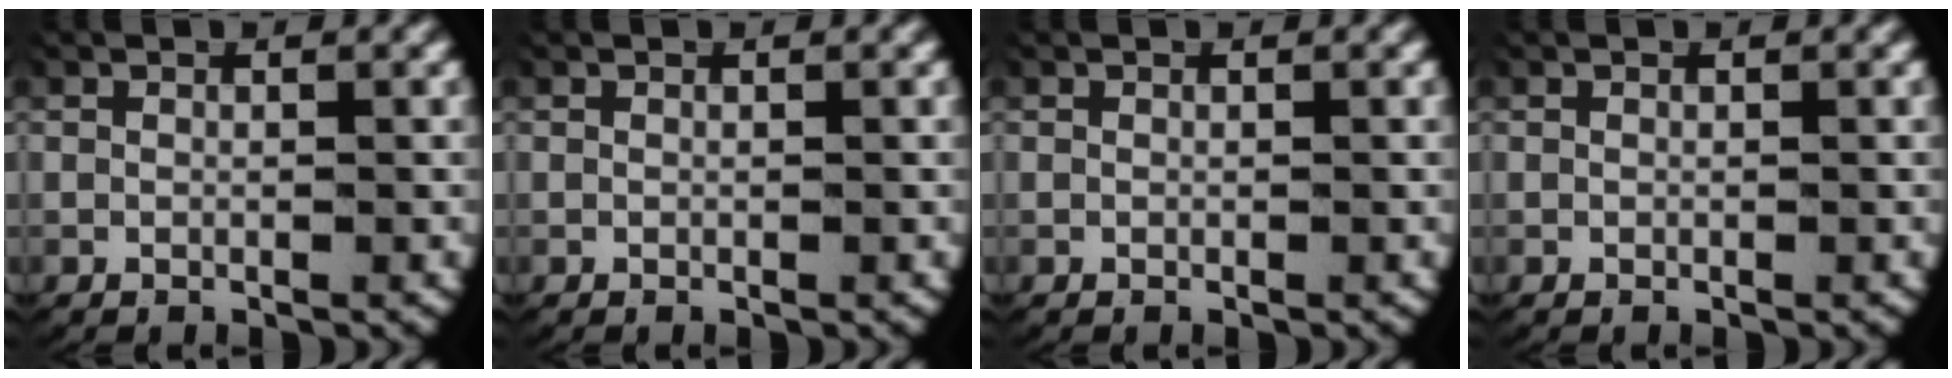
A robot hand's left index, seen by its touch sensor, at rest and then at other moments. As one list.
[{"total": 0.0}, {"total": 0.0}, {"total": 0.0}]